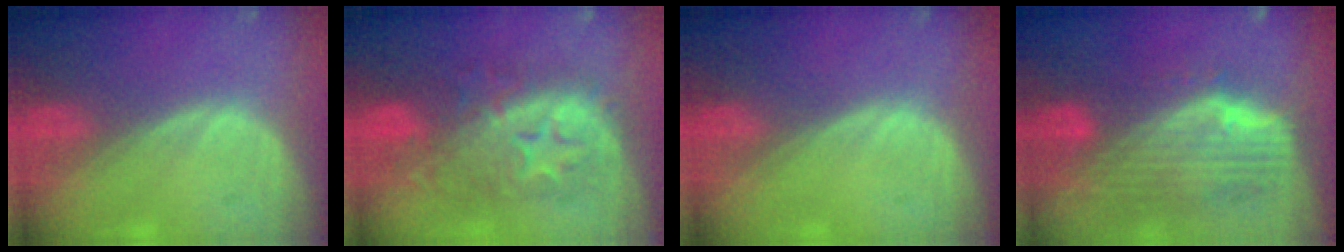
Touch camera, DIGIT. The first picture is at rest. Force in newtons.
{"total": 9.2, "press": 9.2, "slide": 0.4}
{"total": 0.0}
{"total": 9.9, "press": 8.8, "slide": 4.5}